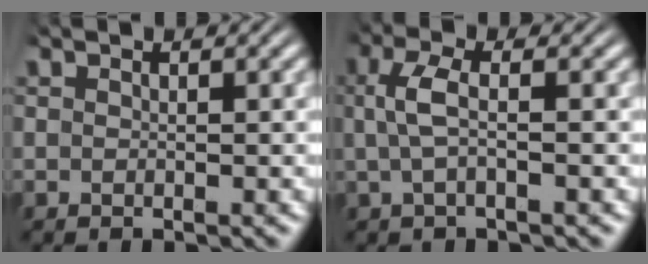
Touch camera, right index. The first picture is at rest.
{"total": 3.0, "force": [0.1, 0.8, 2.9], "torque": [-0.068, 0.003, 0.003]}